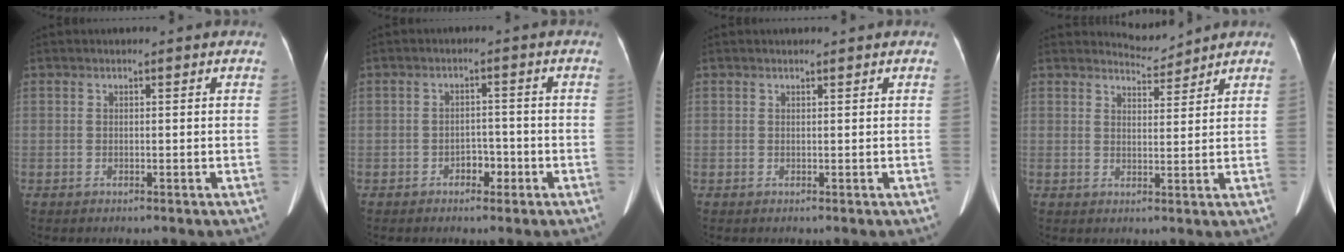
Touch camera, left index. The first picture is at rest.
{"total": 2.5, "force": [-1.4, 1.5, 1.4], "torque": [-0.016, 0.006, -0.021]}
{"total": 0.8, "force": [0.7, 0.3, 0.2], "torque": [-0.007, 0.011, 0.012]}
{"total": 3.3, "force": [3.2, 0.0, -0.6], "torque": [0.001, -0.006, 0.057]}